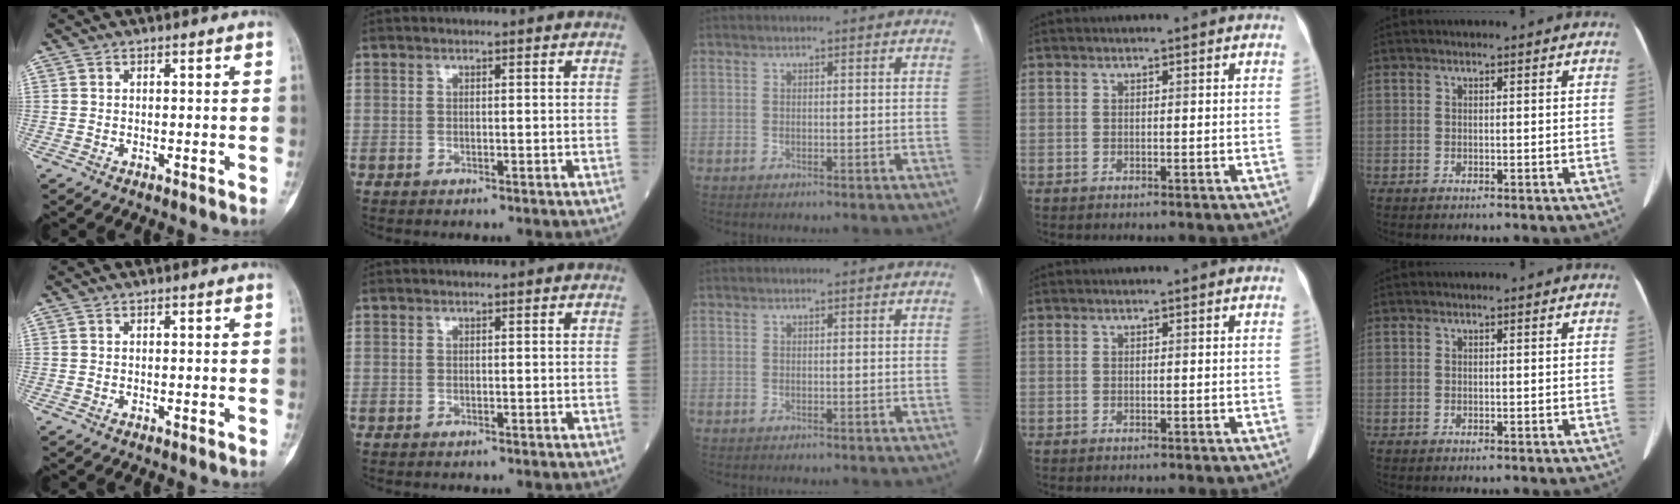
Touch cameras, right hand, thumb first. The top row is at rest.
{}